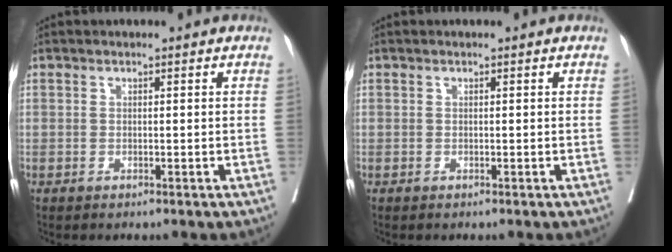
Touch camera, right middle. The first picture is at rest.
{"total": 0.0}